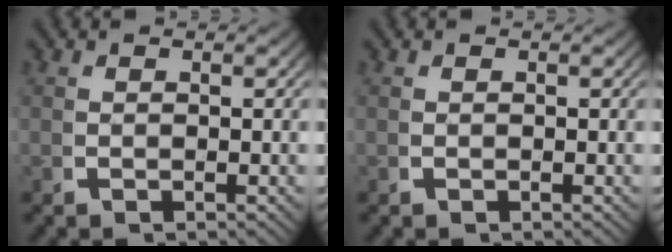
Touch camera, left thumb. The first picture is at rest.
{"total": 0.0}